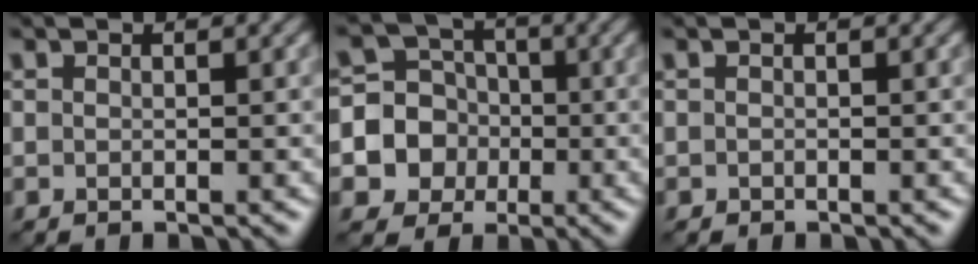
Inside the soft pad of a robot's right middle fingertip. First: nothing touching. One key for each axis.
{"total": 9.5, "fx": -2.3, "fy": 9.0, "fz": 1.8, "tx": -0.053, "ty": -0.001, "tz": -0.059}
{"total": 0.0}